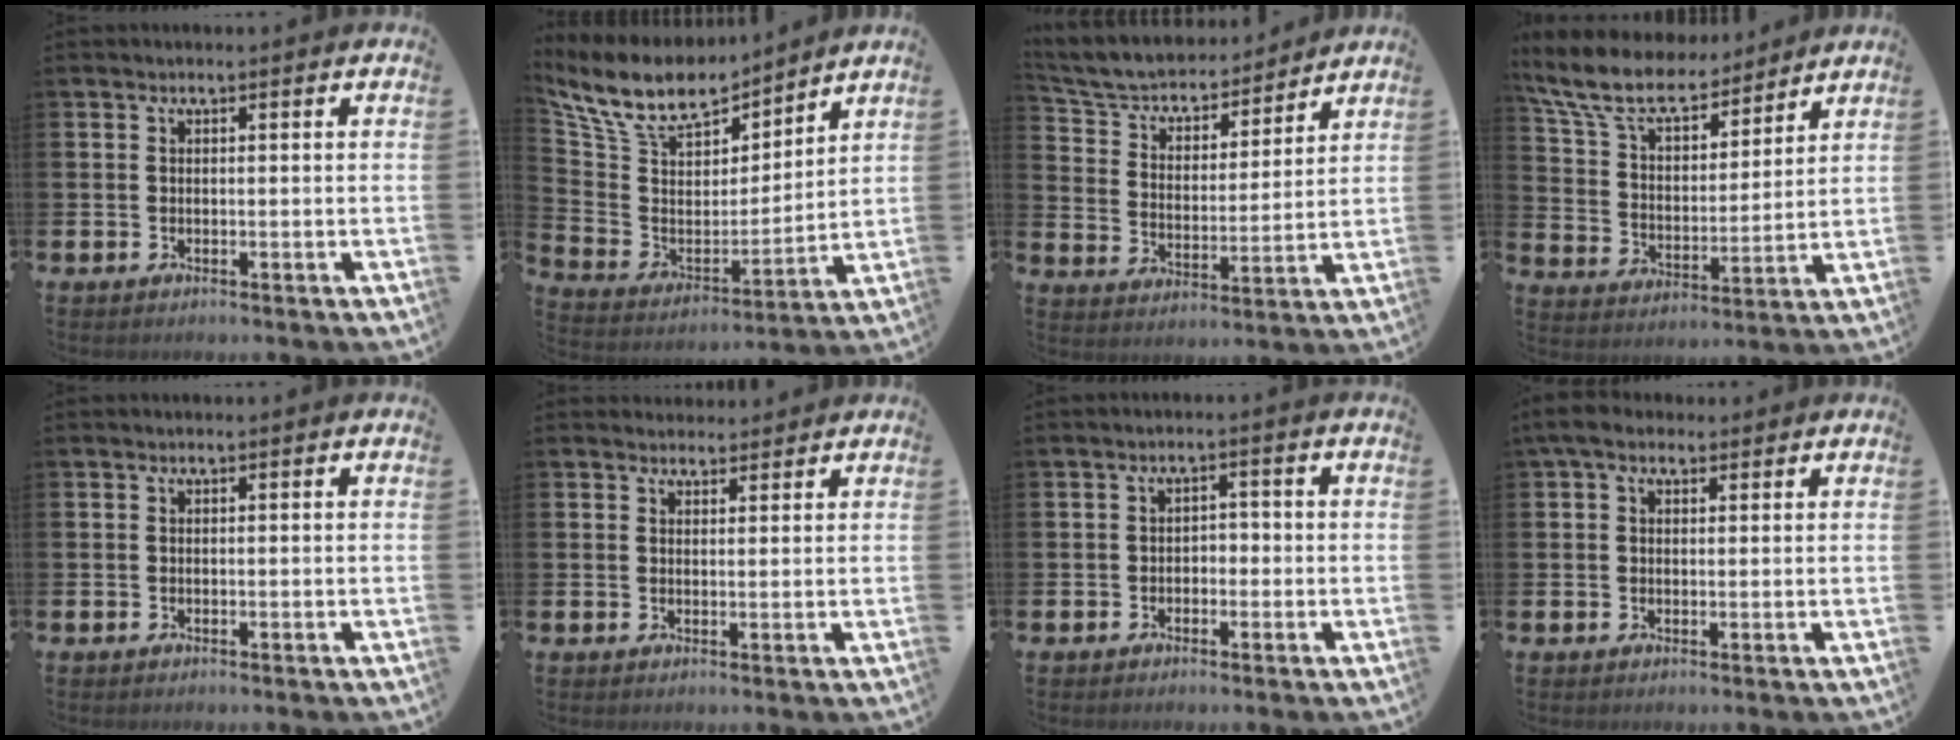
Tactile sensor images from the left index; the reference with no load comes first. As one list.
[{"total": 11.4, "force": [9.9, 4.4, 3.5], "torque": [-0.127, -0.055, 0.181]}, {"total": 6.5, "force": [6.1, 2.0, 1.2], "torque": [-0.063, -0.044, 0.105]}, {"total": 10.1, "force": [8.8, 3.4, 3.6], "torque": [-0.117, -0.048, 0.159]}, {"total": 0.0}, {"total": 2.4, "force": [2.3, 0.7, -0.2], "torque": [0.007, -0.009, 0.041]}, {"total": 1.6, "force": [-1.1, 1.0, 0.5], "torque": [-0.020, 0.010, -0.024]}, {"total": 3.4, "force": [2.4, 2.0, 1.5], "torque": [-0.030, 0.005, 0.042]}]